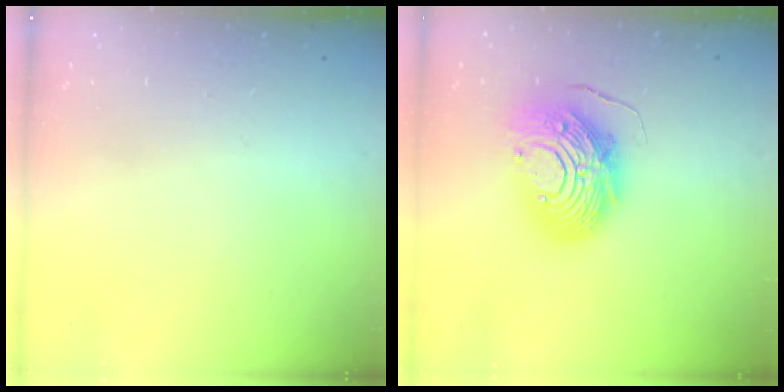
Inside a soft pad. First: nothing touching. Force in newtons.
{"total": 15.2, "press": 15.1, "slide": 1.3}